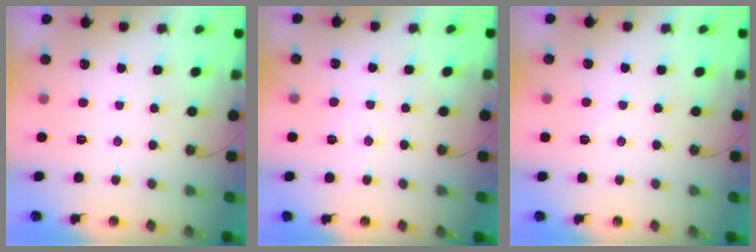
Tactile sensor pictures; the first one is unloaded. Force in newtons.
{"total": 6.5, "press": 6.5, "slide": 0.8}
{"total": 4.7, "press": 4.7, "slide": 0.6}